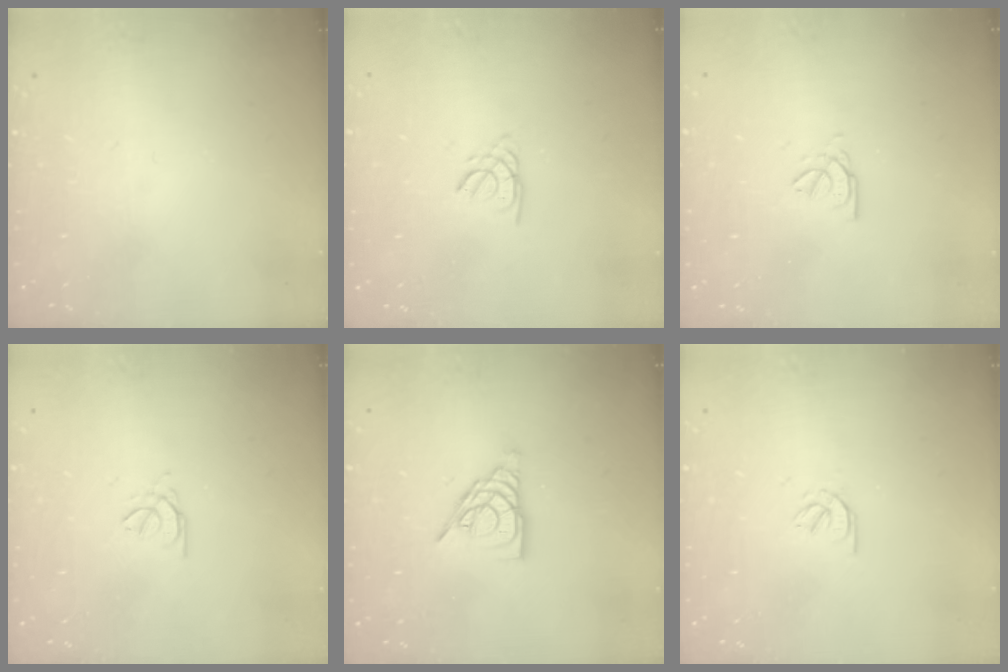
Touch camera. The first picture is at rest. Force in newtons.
{"total": 1.6, "press": 1.5, "slide": 0.4}
{"total": 2.7, "press": 2.7, "slide": 0.4}
{"total": 1.4, "press": 1.3, "slide": 0.3}
{"total": 9.0, "press": 8.9, "slide": 1.3}
{"total": 2.0, "press": 1.9, "slide": 0.6}